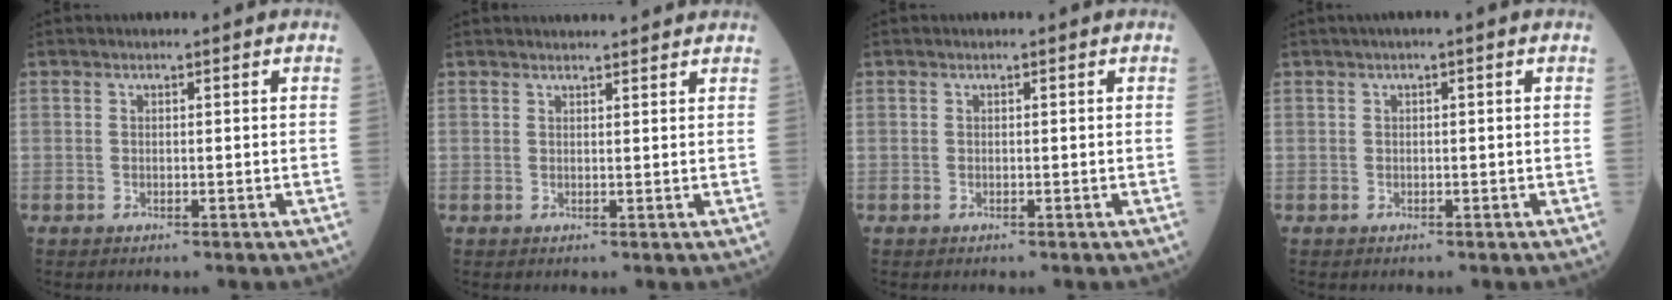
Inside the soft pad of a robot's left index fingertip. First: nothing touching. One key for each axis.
{"total": 6.3, "fx": 6.1, "fy": 0.6, "fz": 1.6, "tx": -0.016, "ty": 0.027, "tz": 0.067}
{"total": 0.0}
{"total": 0.9, "fx": 0.3, "fy": -0.1, "fz": 0.9, "tx": -0.018, "ty": 0.007, "tz": 0.004}